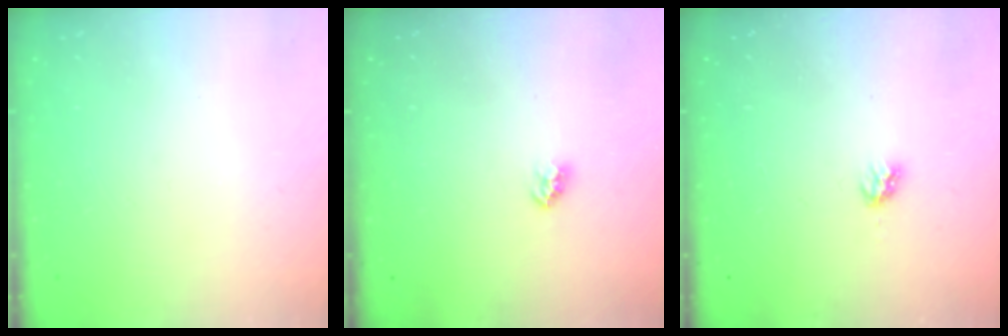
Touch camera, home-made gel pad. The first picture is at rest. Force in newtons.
{"total": 2.3, "press": 2.3, "slide": 0.1}
{"total": 2.8, "press": 2.8, "slide": 0.2}